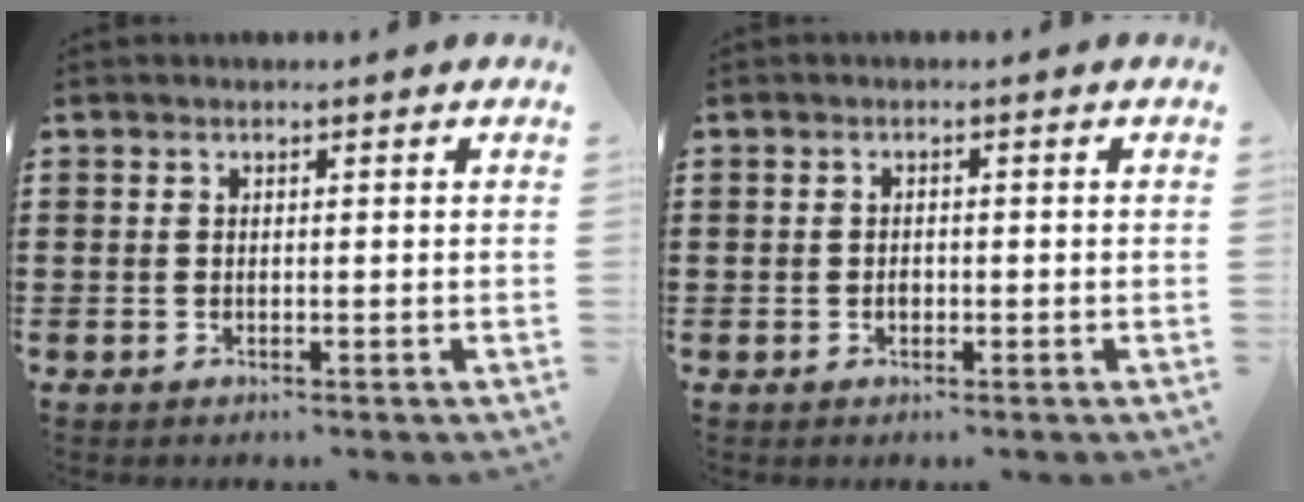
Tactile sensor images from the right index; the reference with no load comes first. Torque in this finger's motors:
{"motor_torque": [1.02, 1.12, -0.07, -0.19]}